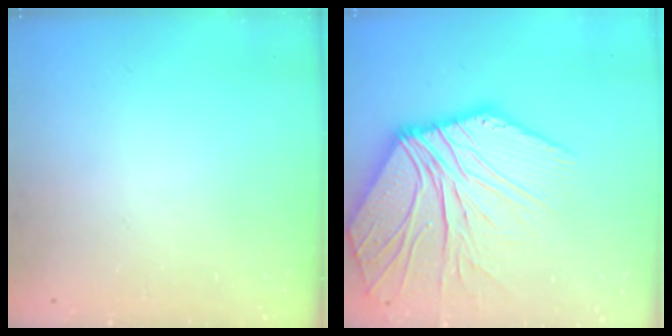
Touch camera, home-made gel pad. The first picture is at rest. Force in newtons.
{"total": 15.2, "press": 15.1, "slide": 2.0}